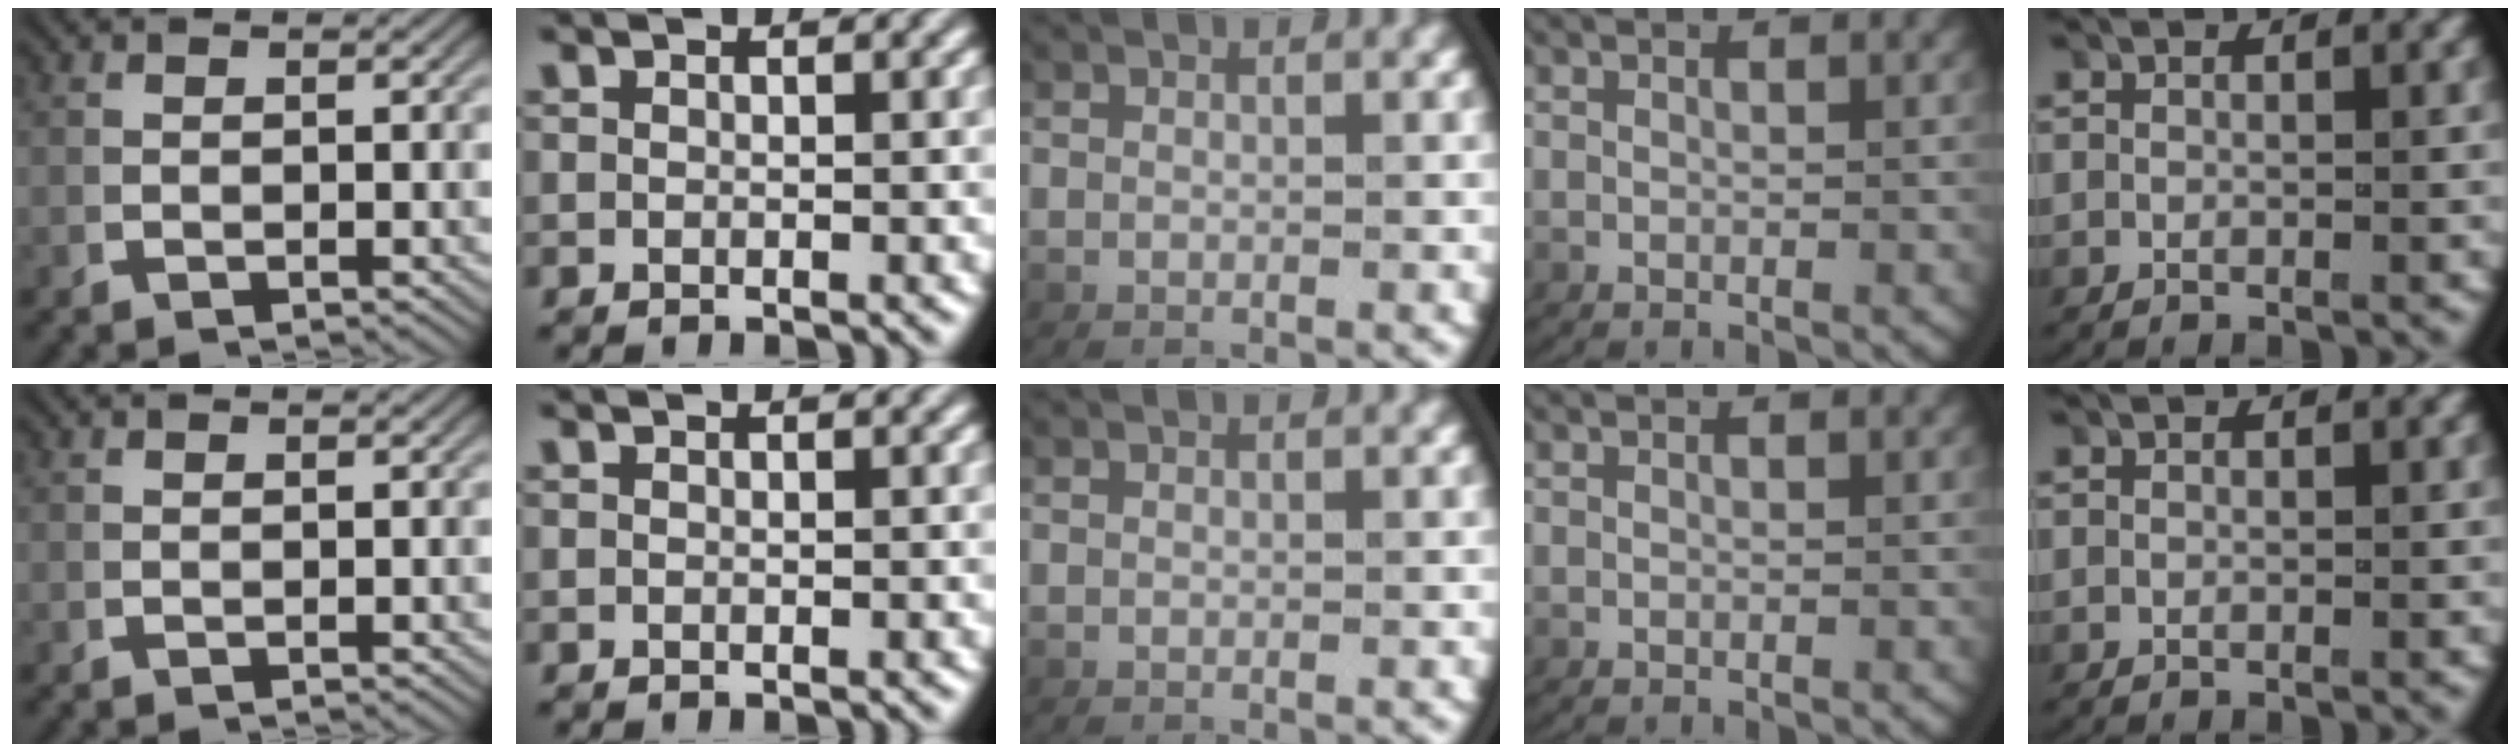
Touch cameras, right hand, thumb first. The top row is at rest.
{}